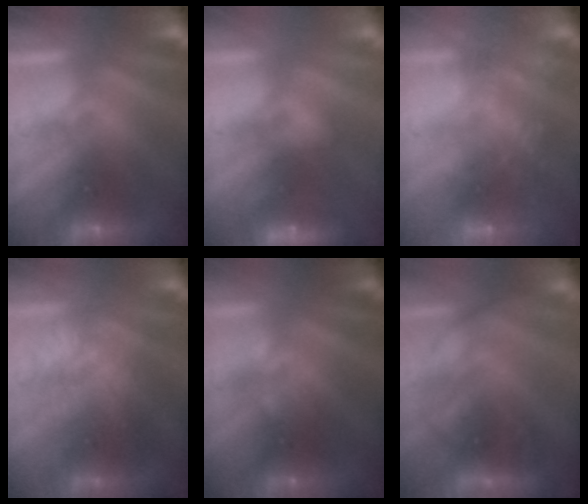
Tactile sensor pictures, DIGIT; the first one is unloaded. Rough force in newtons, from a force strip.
{"total": 9.3}
{"total": 6.5}
{"total": 2.5}
{"total": 2.3}
{"total": 7.6}